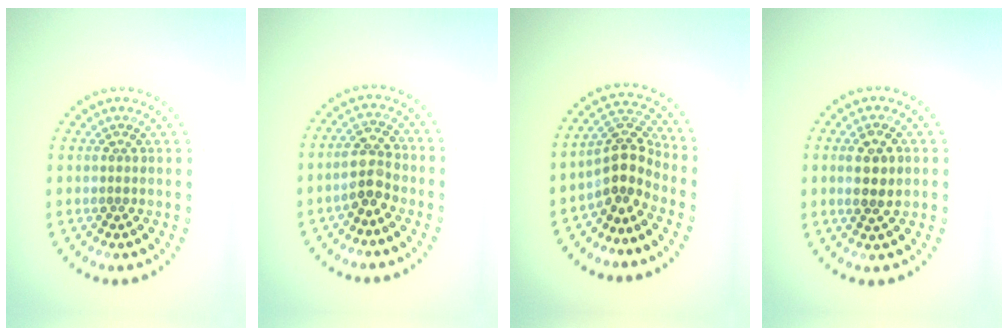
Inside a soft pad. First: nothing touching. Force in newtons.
{"total": 2.8, "press": 2.6, "slide": 1.1}
{"total": 3.8, "press": 3.0, "slide": 2.3}
{"total": 2.8, "press": 2.8, "slide": 0.6}